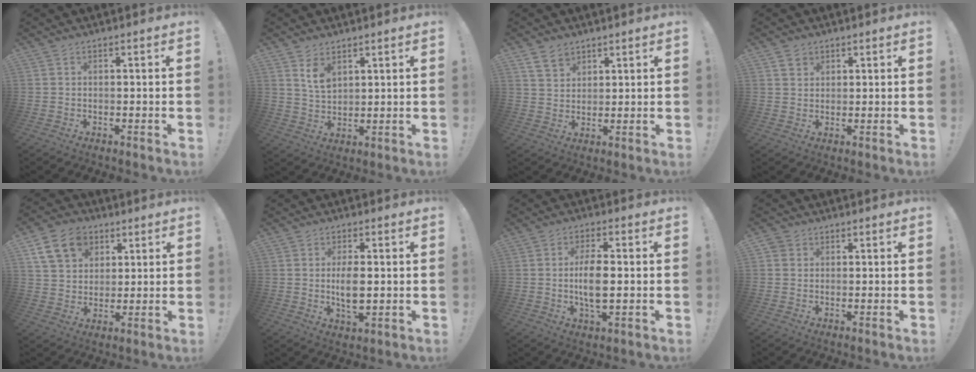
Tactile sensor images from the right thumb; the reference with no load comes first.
{"total": 6.3, "force": [4.0, 3.5, 3.3], "torque": [-0.050, -0.023, 0.072]}
{"total": 5.4, "force": [4.0, 3.3, 1.4], "torque": [-0.022, -0.020, 0.077]}
{"total": 2.8, "force": [1.9, 1.9, 0.7], "torque": [-0.006, -0.007, 0.034]}
{"total": 13.5, "force": [6.0, 10.3, 6.2], "torque": [-0.090, -0.025, 0.119]}
{"total": 6.9, "force": [-0.2, 4.7, 5.1], "torque": [-0.065, -0.002, -0.006]}
{"total": 8.4, "force": [-0.4, 3.2, 7.8], "torque": [-0.151, -0.005, -0.015]}
{"total": 1.8, "force": [0.8, 1.5, 0.5], "torque": [-0.007, -0.001, 0.014]}